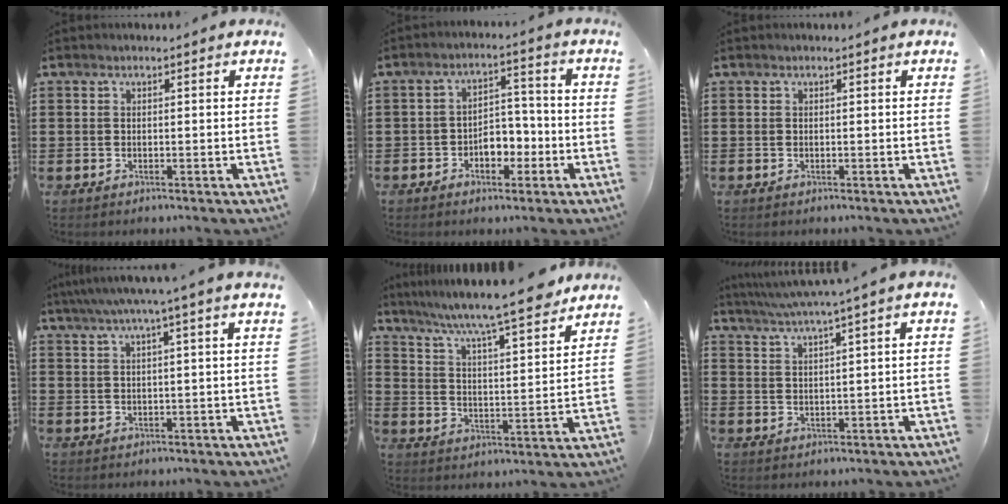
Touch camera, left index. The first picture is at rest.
{"total": 4.8, "force": [-2.2, 3.1, 2.8], "torque": [-0.048, 0.005, -0.046]}
{"total": 0.0}
{"total": 3.9, "force": [2.5, -0.9, 2.9], "torque": [-0.060, -0.003, 0.041]}
{"total": 7.9, "force": [7.1, -0.2, 3.5], "torque": [-0.097, -0.047, 0.115]}
{"total": 3.2, "force": [2.3, -0.8, 2.1], "torque": [-0.045, -0.011, 0.036]}